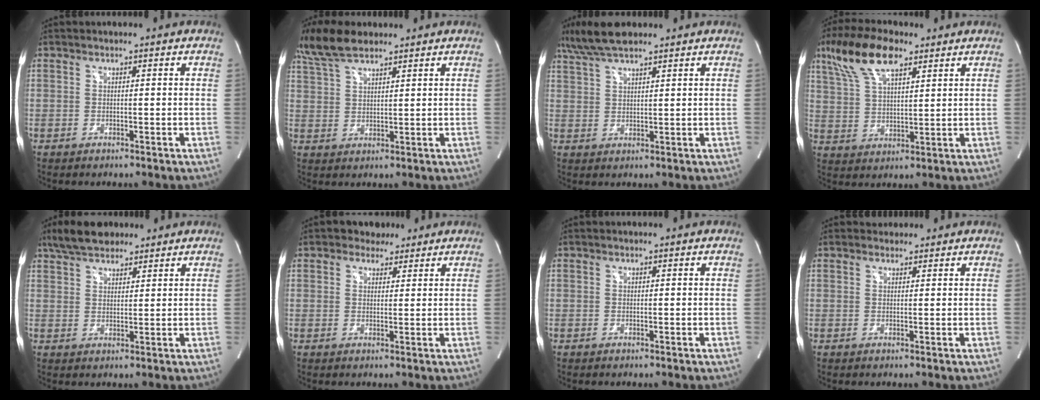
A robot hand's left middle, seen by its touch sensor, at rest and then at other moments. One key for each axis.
{"total": 7.8, "fx": 6.2, "fy": 2.2, "fz": 4.3, "tx": -0.096, "ty": 0.022, "tz": 0.123}
{"total": 7.5, "fx": 5.9, "fy": 1.5, "fz": 4.4, "tx": -0.092, "ty": 0.027, "tz": 0.111}
{"total": 11.1, "fx": 6.9, "fy": 3.8, "fz": 7.9, "tx": -0.166, "ty": 0.025, "tz": 0.135}
{"total": 7.5, "fx": 5.8, "fy": 3.0, "fz": 3.5, "tx": -0.070, "ty": 0.021, "tz": 0.107}
{"total": 3.2, "fx": 2.4, "fy": 2.1, "fz": 0.5, "tx": -0.005, "ty": 0.011, "tz": 0.033}
{"total": 0.0}
{"total": 1.6, "fx": 1.4, "fy": 0.8, "fz": -0.1, "tx": 0.000, "ty": 0.013, "tz": 0.020}